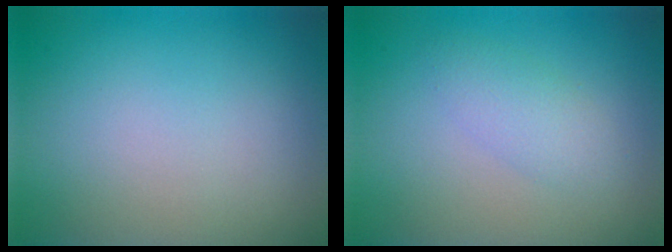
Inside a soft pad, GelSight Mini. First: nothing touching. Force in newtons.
{"total": 2.1, "press": 2.1, "slide": 0.1}